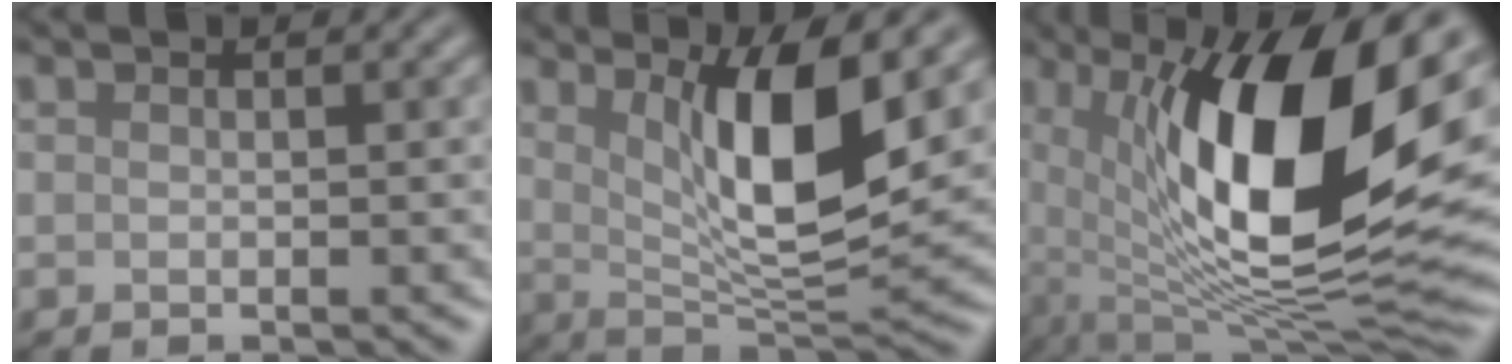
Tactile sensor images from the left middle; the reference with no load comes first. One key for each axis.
{"total": 8.5, "fx": 2.7, "fy": 2.2, "fz": 7.8, "tx": -0.123, "ty": -0.019, "tz": 0.052}
{"total": 15.5, "fx": 2.6, "fy": 5.9, "fz": 14.2, "tx": -0.232, "ty": -0.016, "tz": 0.040}